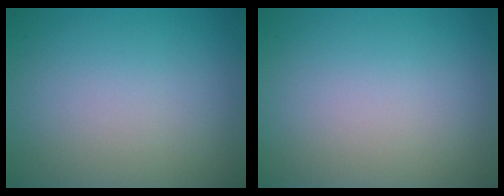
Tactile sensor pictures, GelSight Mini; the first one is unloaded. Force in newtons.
{"total": 0.0}